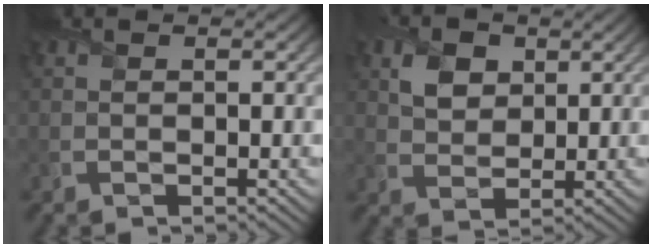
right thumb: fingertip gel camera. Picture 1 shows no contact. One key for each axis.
{"total": 4.2, "fx": 1.9, "fy": 3.1, "fz": 2.2, "tx": -0.054, "ty": 0.002, "tz": 0.033}